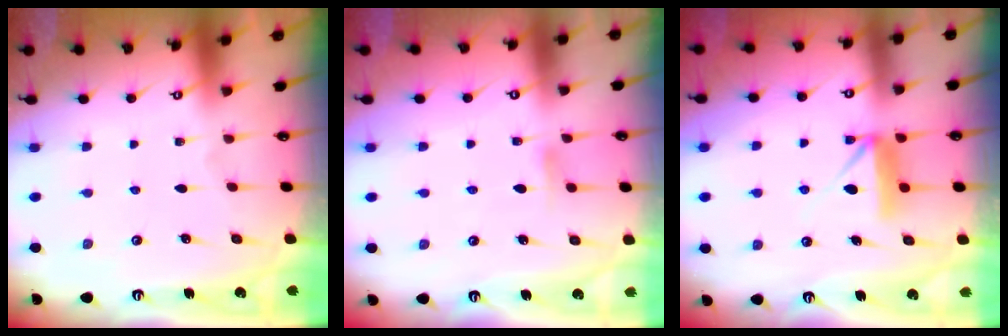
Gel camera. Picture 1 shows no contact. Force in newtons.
{"total": 4.3, "press": 4.3, "slide": 0.5}
{"total": 8.3, "press": 8.3, "slide": 0.5}